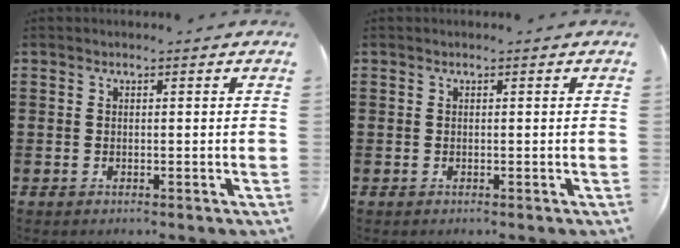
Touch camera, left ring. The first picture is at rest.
{"total": 0.0}